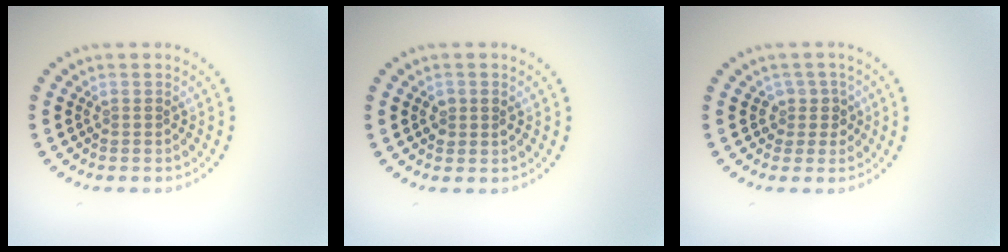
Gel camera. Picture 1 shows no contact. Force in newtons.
{"total": 1.3, "press": 1.3, "slide": 0.1}
{"total": 1.9, "press": 1.5, "slide": 1.1}